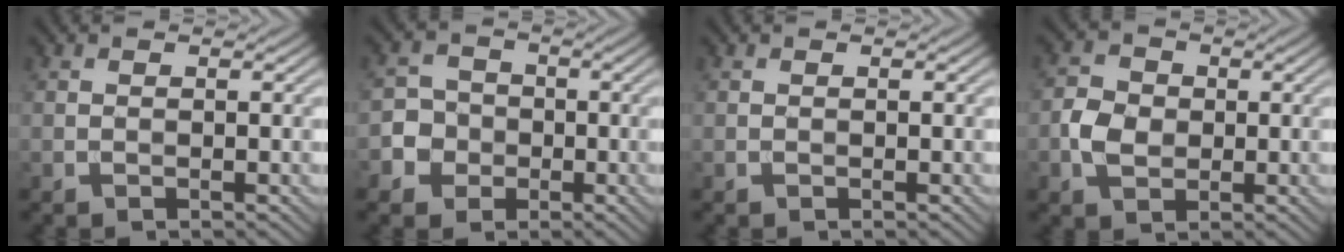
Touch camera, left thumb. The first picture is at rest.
{"total": 5.2, "force": [-1.7, 4.8, 1.0], "torque": [-0.019, 0.001, -0.052]}
{"total": 0.0}
{"total": 4.0, "force": [-0.5, 3.3, 2.2], "torque": [-0.052, 0.002, -0.015]}